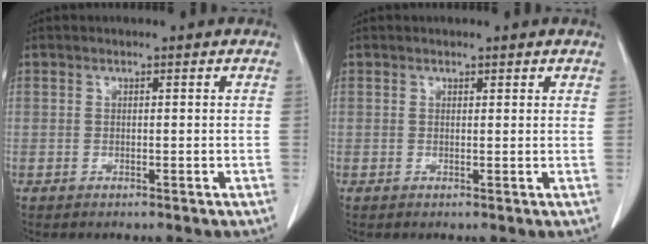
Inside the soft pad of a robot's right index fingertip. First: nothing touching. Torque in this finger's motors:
{"motor_torque": [-0.03, -0.04, 0.00, 0.00]}